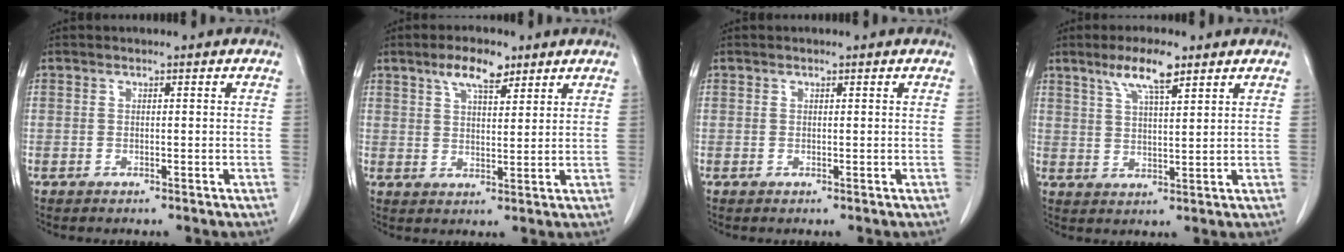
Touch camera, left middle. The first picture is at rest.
{"total": 5.8, "force": [3.9, 2.0, 3.9], "torque": [-0.072, 0.008, 0.067]}
{"total": 0.0}
{"total": 6.7, "force": [4.4, 1.1, 4.9], "torque": [-0.094, 0.005, 0.079]}